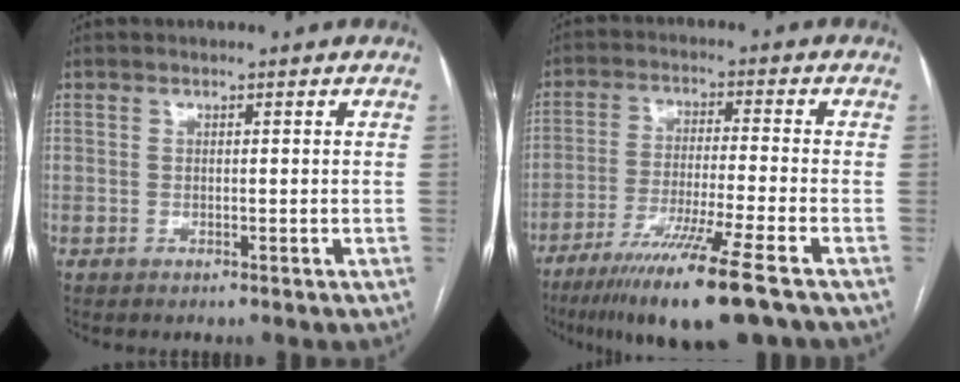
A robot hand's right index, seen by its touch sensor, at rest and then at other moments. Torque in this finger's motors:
{"motor_torque": [1.84, -0.30, 0.70, 0.18]}